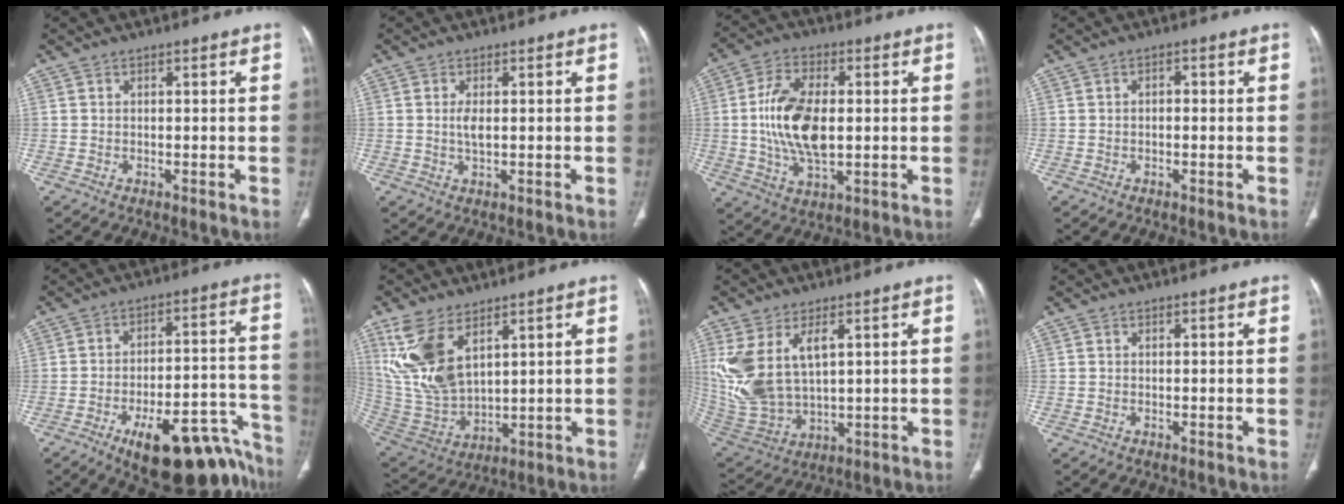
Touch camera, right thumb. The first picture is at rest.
{"total": 2.4, "force": [0.2, 0.9, 2.2], "torque": [-0.046, -0.004, 0.007]}
{"total": 13.8, "force": [0.3, 7.3, 11.7], "torque": [-0.222, 0.001, 0.008]}
{"total": 1.3, "force": [-0.1, 0.8, 1.0], "torque": [-0.013, 0.008, -0.004]}
{"total": 21.4, "force": [-14.7, 7.9, 13.3], "torque": [-0.090, 0.103, -0.206]}
{"total": 14.2, "force": [7.0, 7.2, 10.1], "torque": [-0.208, -0.026, 0.161]}
{"total": 14.6, "force": [4.2, 8.3, 11.2], "torque": [-0.240, -0.014, 0.105]}
{"total": 0.0}